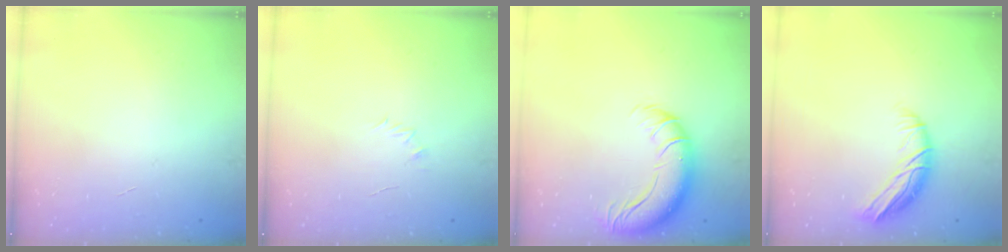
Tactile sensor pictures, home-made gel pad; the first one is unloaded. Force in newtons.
{"total": 2.5, "press": 2.4, "slide": 0.7}
{"total": 11.7, "press": 11.3, "slide": 2.9}
{"total": 9.1, "press": 8.9, "slide": 1.5}